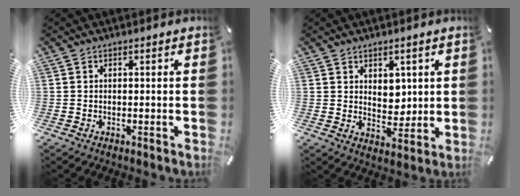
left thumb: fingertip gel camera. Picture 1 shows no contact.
{"total": 5.3, "force": [2.5, 4.3, 2.0], "torque": [-0.018, -0.011, 0.040]}